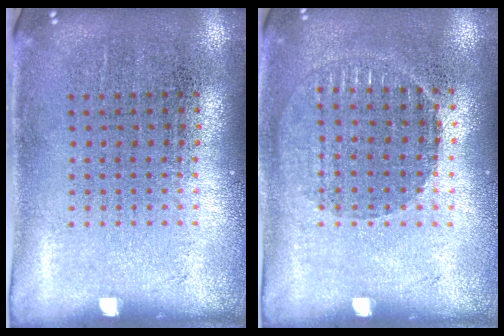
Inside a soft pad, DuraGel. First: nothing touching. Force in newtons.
{"total": 1.0, "press": 1.0, "slide": 0.2}